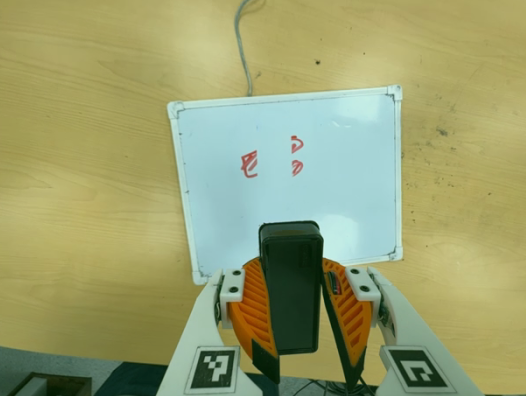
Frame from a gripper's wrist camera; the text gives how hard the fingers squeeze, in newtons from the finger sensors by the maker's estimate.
{"total": 10.5, "left": 10.0, "right": 11.1}